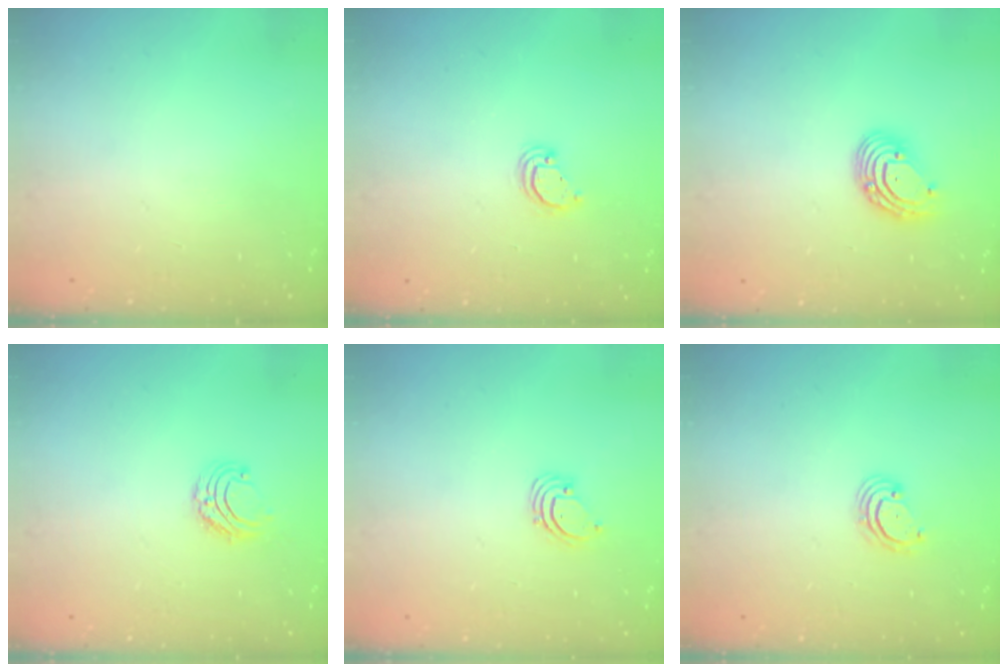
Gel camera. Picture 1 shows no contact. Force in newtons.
{"total": 3.3, "press": 3.3, "slide": 0.2}
{"total": 7.3, "press": 7.3, "slide": 0.8}
{"total": 6.3, "press": 6.3, "slide": 0.5}
{"total": 1.6, "press": 1.6, "slide": 0.1}
{"total": 3.2, "press": 3.2, "slide": 0.5}